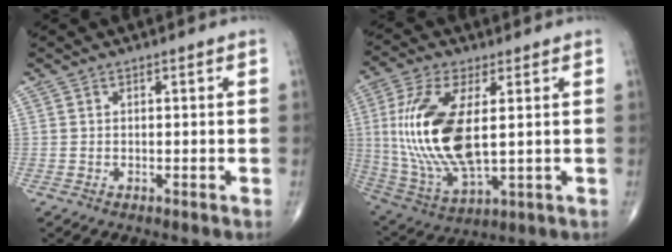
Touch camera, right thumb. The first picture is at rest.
{"total": 19.1, "force": [2.0, 8.2, 17.1], "torque": [-0.372, -0.017, 0.047]}